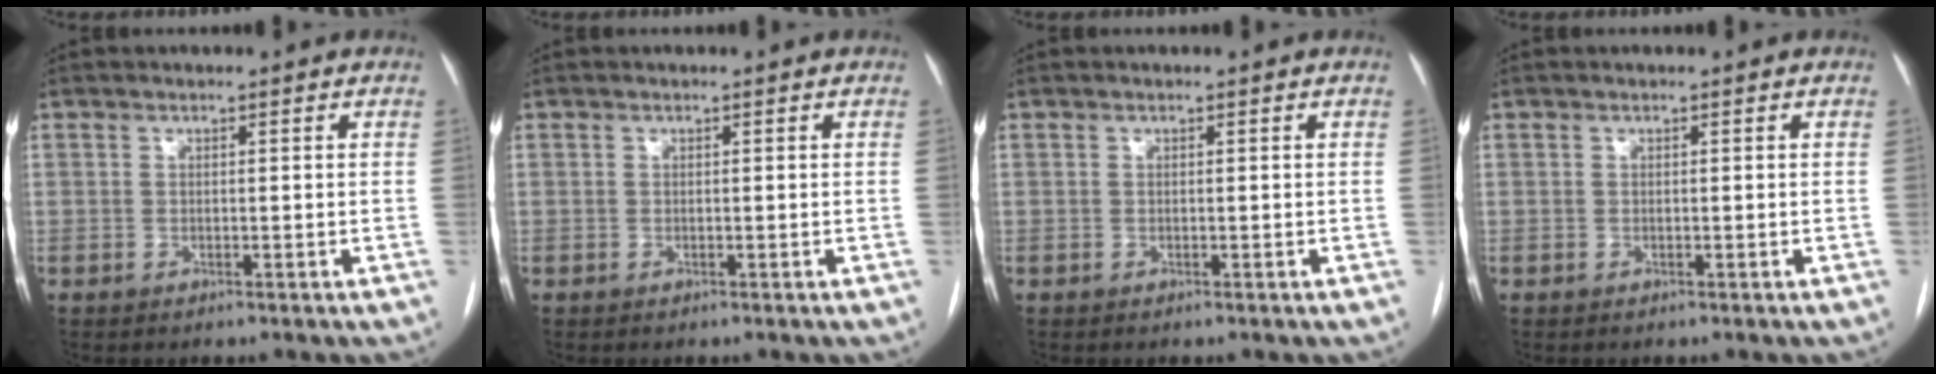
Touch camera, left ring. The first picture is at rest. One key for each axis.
{"total": 0.0}
{"total": 0.0}
{"total": 0.0}